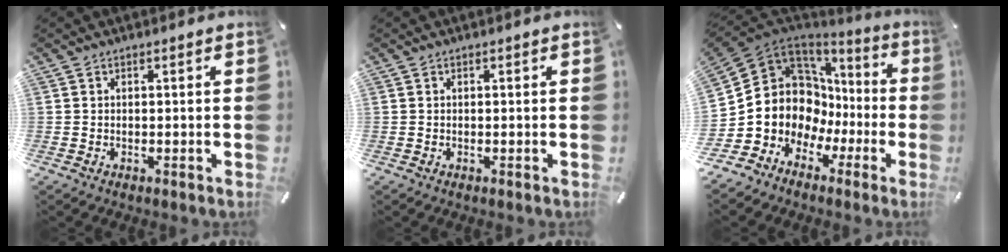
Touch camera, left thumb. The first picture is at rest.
{"total": 0.0}
{"total": 11.2, "force": [0.9, 10.5, 3.7], "torque": [-0.097, -0.059, 0.025]}